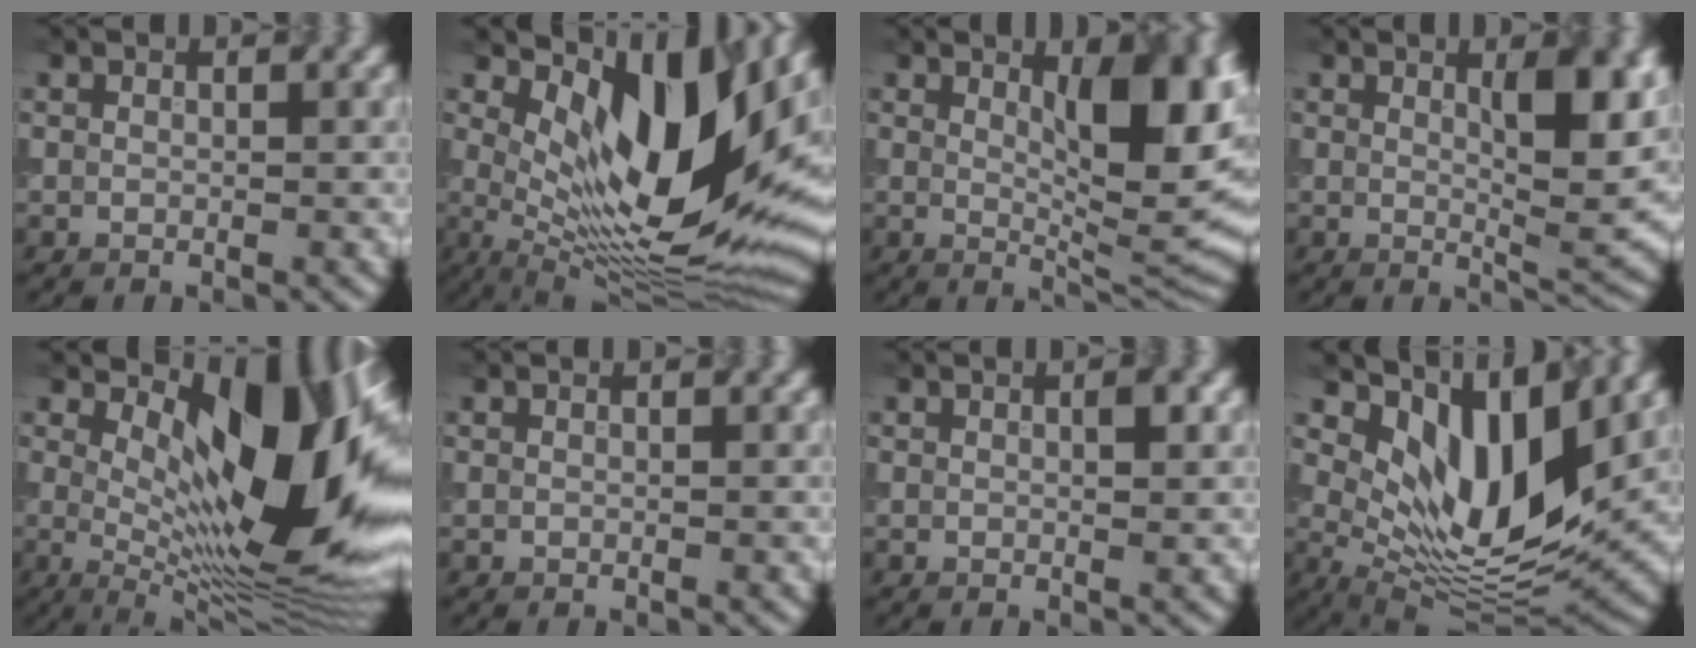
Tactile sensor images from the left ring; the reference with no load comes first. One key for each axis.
{"total": 14.0, "fx": 4.6, "fy": 5.3, "fz": 12.1, "tx": -0.185, "ty": -0.011, "tz": 0.084}
{"total": 9.3, "fx": 2.3, "fy": 2.9, "fz": 8.5, "tx": -0.118, "ty": -0.006, "tz": 0.042}
{"total": 5.7, "fx": 1.7, "fy": 1.5, "fz": 5.2, "tx": -0.074, "ty": -0.006, "tz": 0.029}
{"total": 13.4, "fx": 3.3, "fy": 5.3, "fz": 11.8, "tx": -0.154, "ty": -0.002, "tz": 0.053}
{"total": 0.0}
{"total": 1.2, "fx": 0.3, "fy": 0.3, "fz": 1.1, "tx": -0.018, "ty": -0.001, "tz": 0.004}
{"total": 10.1, "fx": 4.5, "fy": 4.1, "fz": 8.1, "tx": -0.135, "ty": -0.018, "tz": 0.087}